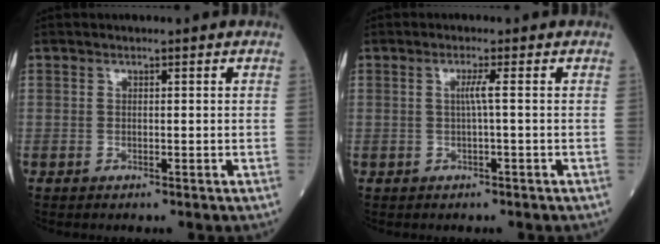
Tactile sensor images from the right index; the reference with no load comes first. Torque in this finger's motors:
{"motor_torque": [0.27, 0.04, 0.14, 0.05]}